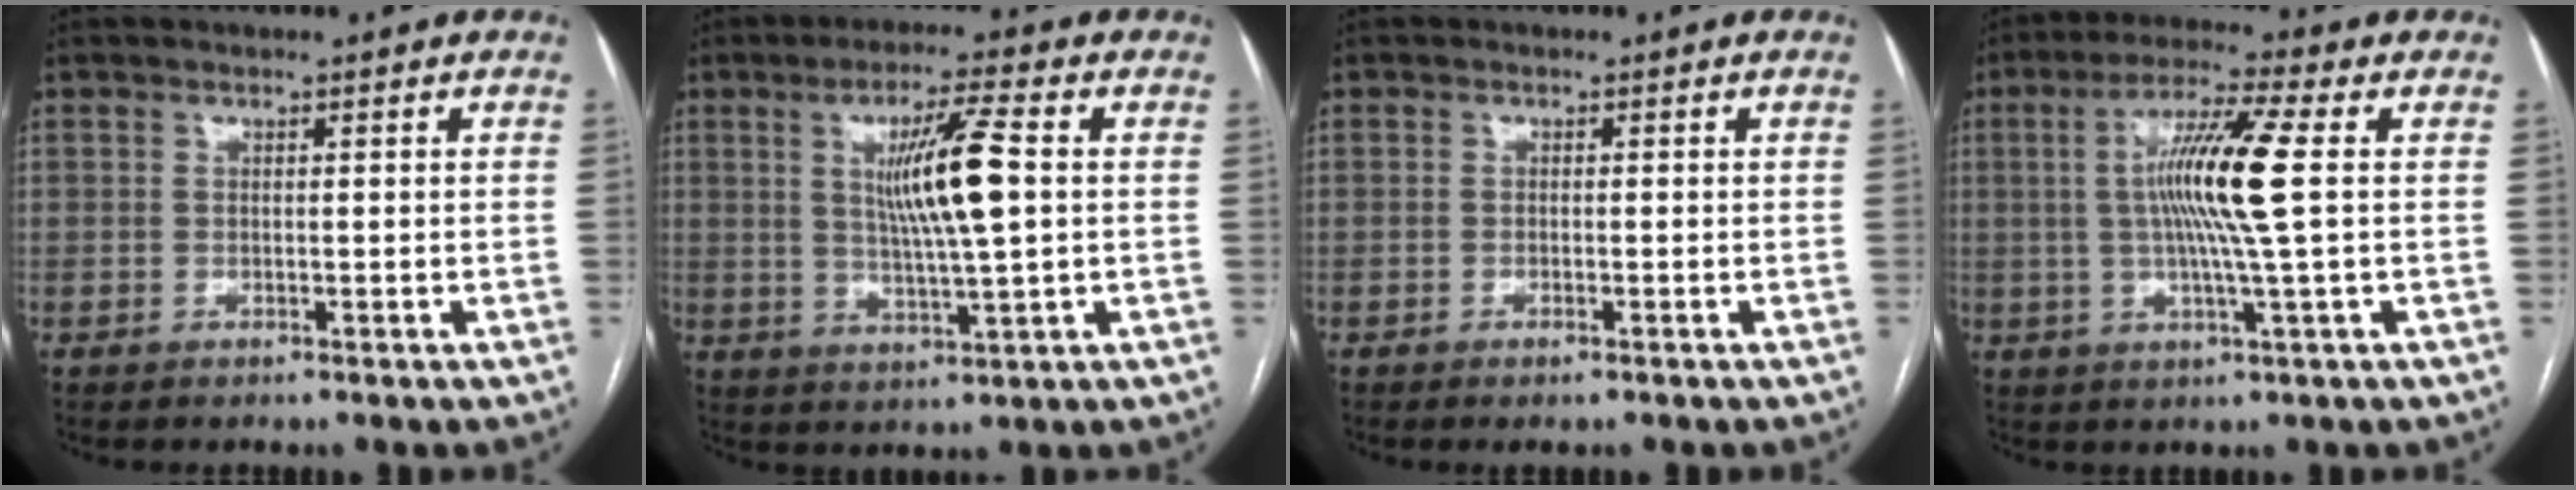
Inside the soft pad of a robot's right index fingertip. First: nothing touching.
{"total": 10.0, "force": [1.8, 0.3, 9.8], "torque": [-0.175, -0.002, 0.033]}
{"total": 0.7, "force": [-0.4, 0.1, 0.6], "torque": [-0.009, -0.002, -0.005]}
{"total": 11.0, "force": [1.1, -0.7, 10.9], "torque": [-0.205, 0.002, 0.017]}